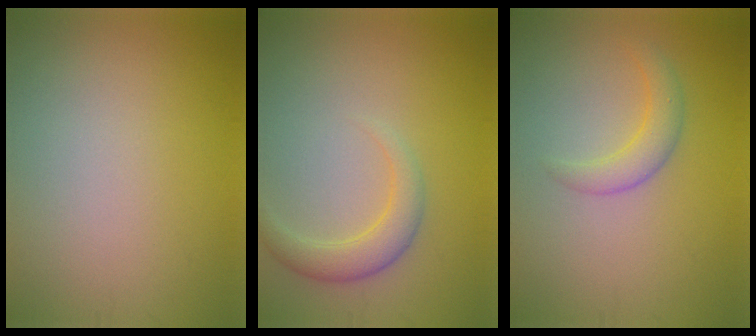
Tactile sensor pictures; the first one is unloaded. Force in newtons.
{"total": 2.8, "press": 2.8, "slide": 0.2}
{"total": 2.4, "press": 2.4, "slide": 0.0}